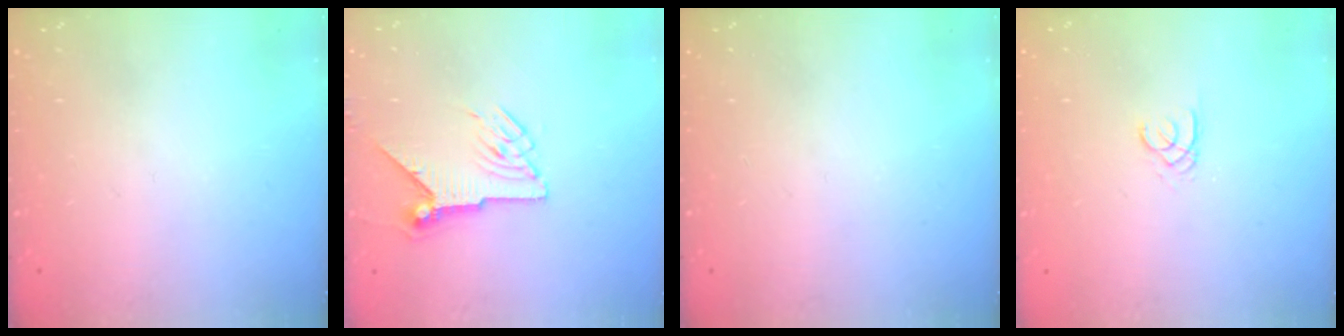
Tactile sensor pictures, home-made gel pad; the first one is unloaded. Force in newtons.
{"total": 8.0, "press": 8.0, "slide": 0.5}
{"total": 0.0}
{"total": 1.7, "press": 1.7, "slide": 0.2}